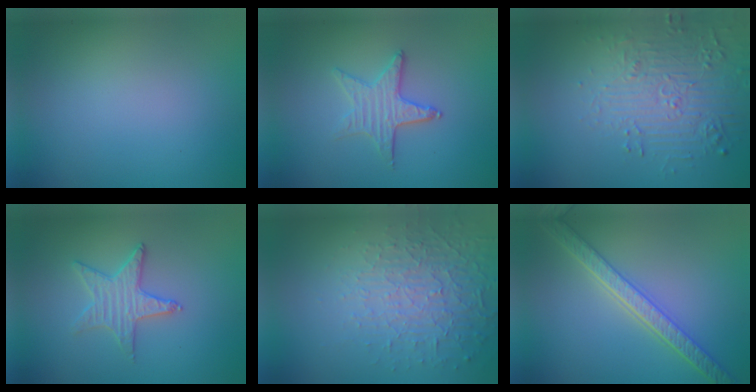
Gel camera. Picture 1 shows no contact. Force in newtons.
{"total": 2.8, "press": 2.5, "slide": 1.3}
{"total": 5.2, "press": 4.0, "slide": 3.3}
{"total": 2.8, "press": 2.8, "slide": 0.4}
{"total": 5.0, "press": 3.2, "slide": 3.8}
{"total": 4.5, "press": 4.0, "slide": 2.1}